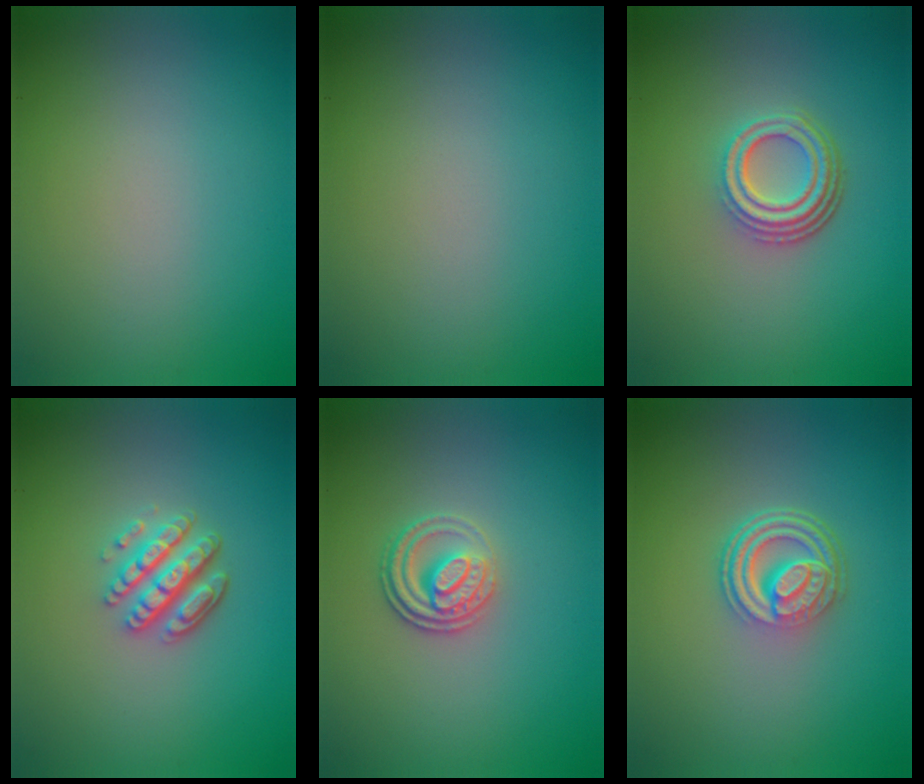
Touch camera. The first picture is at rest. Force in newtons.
{"total": 0.0}
{"total": 4.5, "press": 3.3, "slide": 3.1}
{"total": 4.1, "press": 3.2, "slide": 2.5}
{"total": 2.8, "press": 2.5, "slide": 1.3}
{"total": 4.9, "press": 3.4, "slide": 3.5}